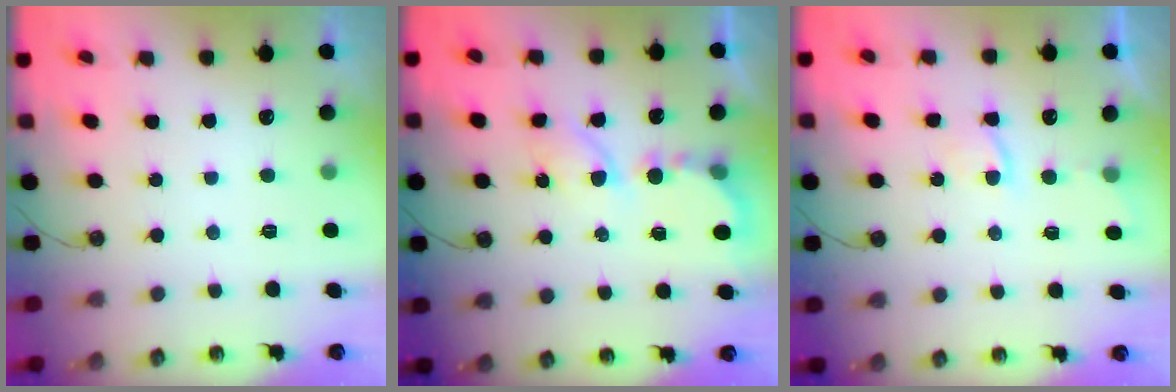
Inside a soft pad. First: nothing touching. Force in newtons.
{"total": 6.4, "press": 6.3, "slide": 0.5}
{"total": 2.5, "press": 2.5, "slide": 0.5}